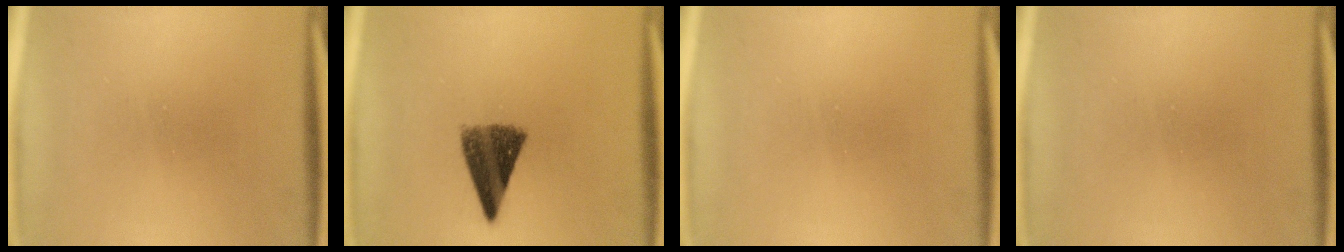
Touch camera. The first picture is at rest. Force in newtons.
{"total": 8.7}
{"total": 0.0}
{"total": 0.0}